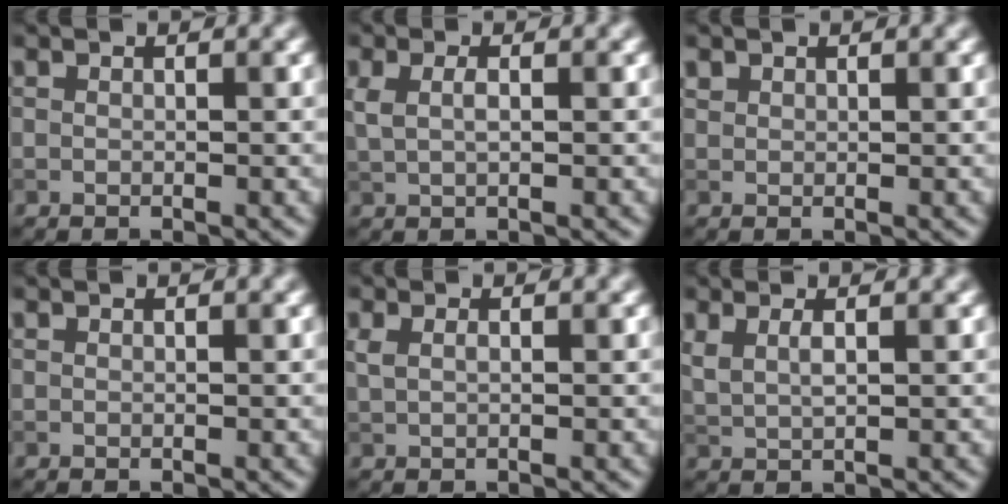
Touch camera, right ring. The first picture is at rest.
{"total": 1.6, "force": [0.6, 0.6, 1.4], "torque": [-0.033, 0.001, 0.013]}
{"total": 0.7, "force": [0.6, 0.3, 0.0], "torque": [0.001, 0.001, 0.014]}
{"total": 0.0}
{"total": 1.0, "force": [0.5, 0.4, 0.8], "torque": [-0.019, 0.000, 0.013]}
{"total": 1.8, "force": [1.0, 0.6, 1.4], "torque": [-0.027, -0.001, 0.022]}